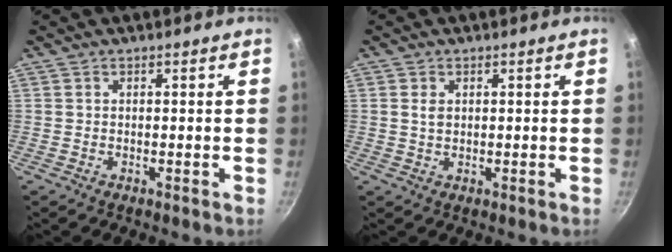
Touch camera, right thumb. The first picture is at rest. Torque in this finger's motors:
{"motor_torque": [-0.08, 0.07, -0.18, -0.18, -0.04]}